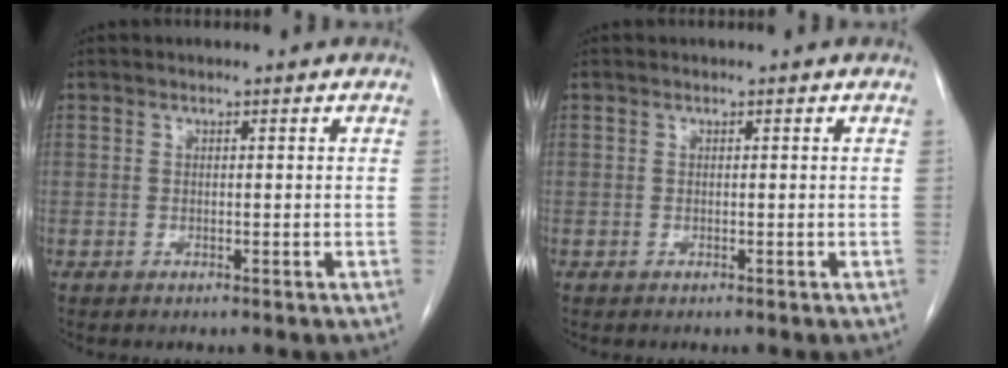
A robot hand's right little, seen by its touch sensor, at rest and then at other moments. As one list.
[{"total": 0.0}]